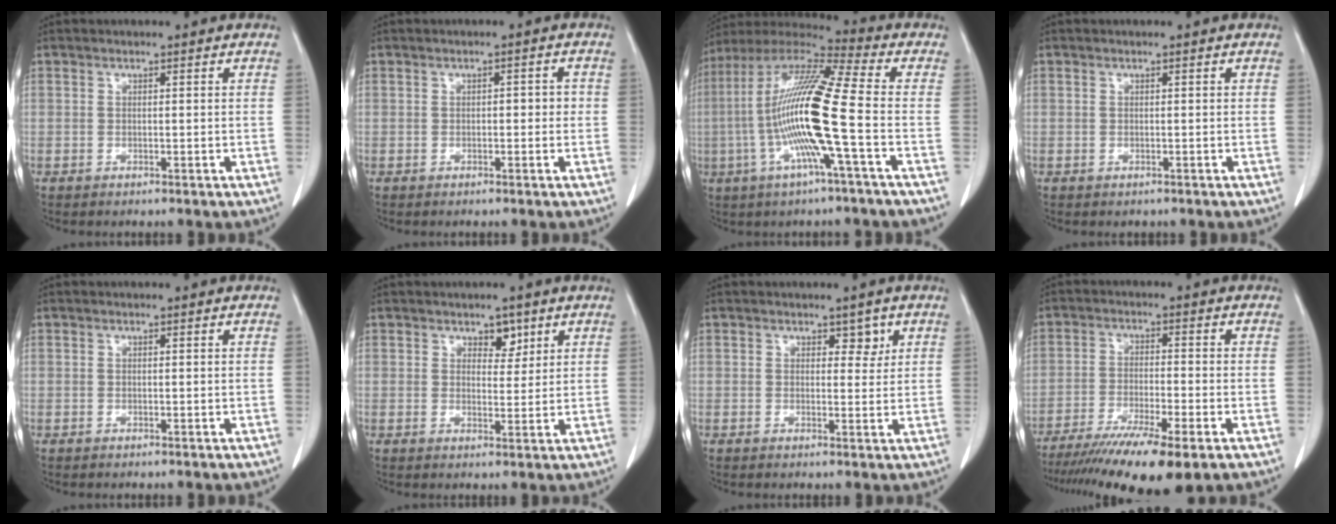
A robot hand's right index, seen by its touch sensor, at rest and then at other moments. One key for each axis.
{"total": 1.8, "fx": -0.1, "fy": 0.9, "fz": 1.6, "tx": -0.017, "ty": 0.008, "tz": -0.001}
{"total": 17.0, "fx": -3.0, "fy": -0.1, "fz": 16.8, "tx": -0.332, "ty": 0.002, "tz": -0.072}
{"total": 0.7, "fx": -0.3, "fy": 0.6, "fz": 0.0, "tx": -0.003, "ty": 0.005, "tz": -0.002}
{"total": 0.0}
{"total": 3.0, "fx": 1.9, "fy": 1.7, "fz": 1.5, "tx": -0.015, "ty": -0.002, "tz": 0.030}
{"total": 2.3, "fx": 1.3, "fy": 1.4, "fz": 1.3, "tx": -0.008, "ty": -0.001, "tz": 0.018}
{"total": 13.9, "fx": -10.0, "fy": 1.0, "fz": 9.6, "tx": -0.156, "ty": -0.033, "tz": -0.163}